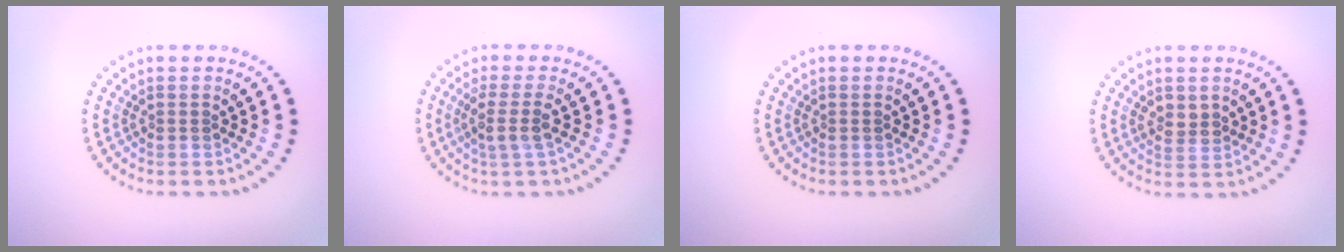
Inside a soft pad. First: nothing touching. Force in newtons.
{"total": 2.4, "press": 1.9, "slide": 1.4}
{"total": 0.0}
{"total": 1.7, "press": 1.6, "slide": 0.5}